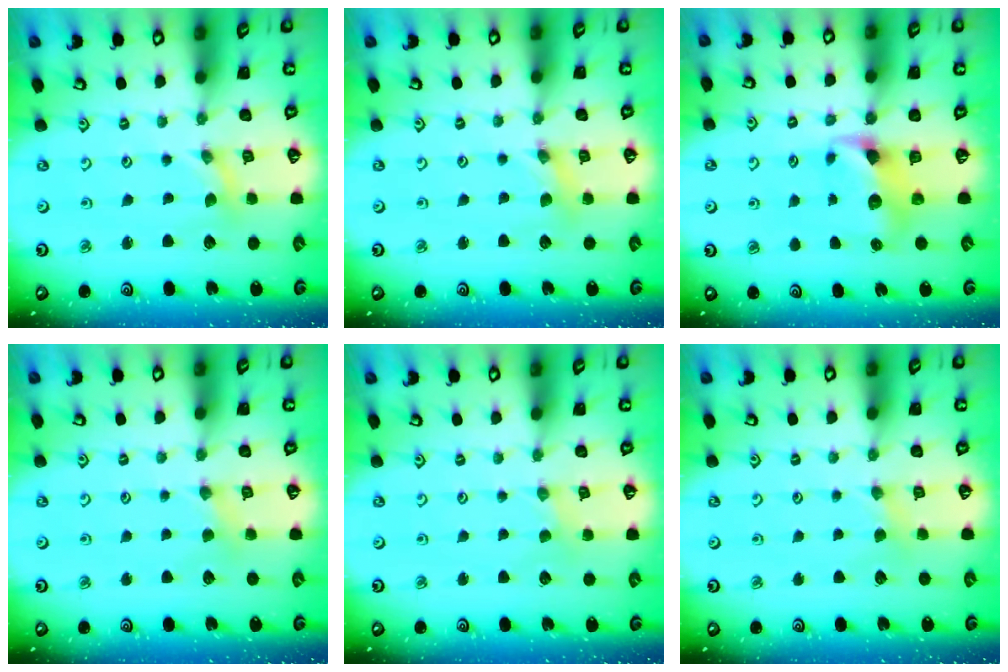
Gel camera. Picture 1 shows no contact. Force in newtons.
{"total": 2.1, "press": 2.1, "slide": 0.3}
{"total": 7.3, "press": 7.2, "slide": 0.7}
{"total": 2.6, "press": 2.6, "slide": 0.4}
{"total": 0.5, "press": 0.5, "slide": 0.1}
{"total": 1.9, "press": 1.9, "slide": 0.4}